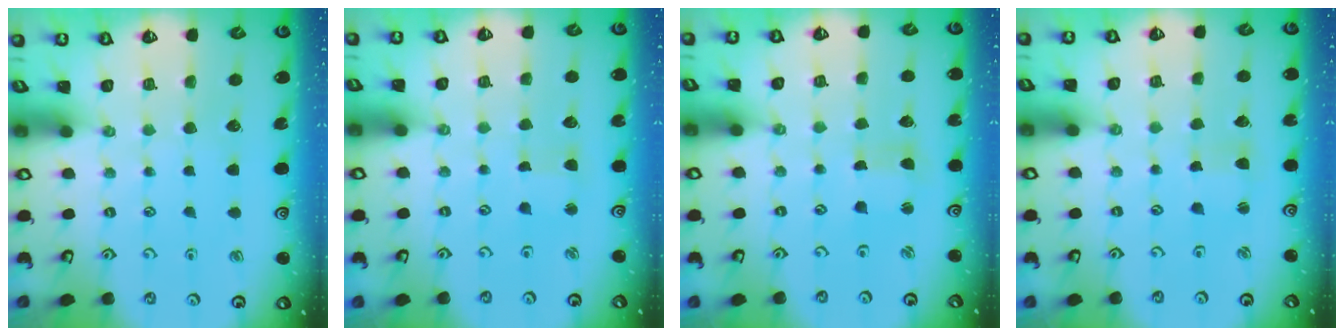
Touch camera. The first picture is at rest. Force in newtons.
{"total": 2.6, "press": 2.6, "slide": 0.3}
{"total": 1.2, "press": 1.1, "slide": 0.3}
{"total": 2.9, "press": 2.9, "slide": 0.3}